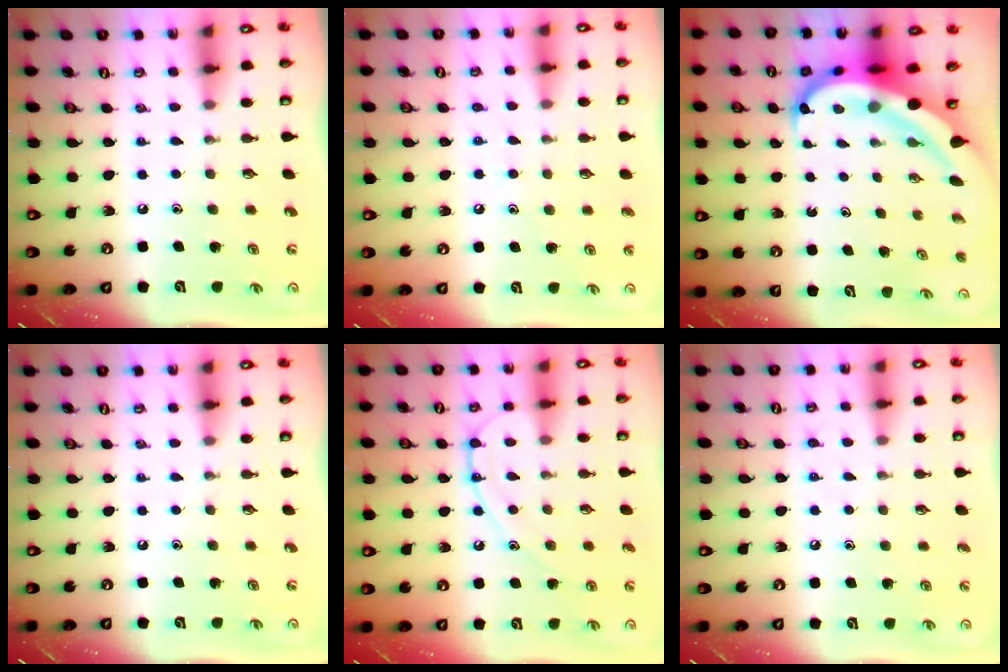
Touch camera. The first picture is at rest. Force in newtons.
{"total": 6.0, "press": 5.9, "slide": 0.6}
{"total": 11.9, "press": 11.8, "slide": 1.2}
{"total": 0.0}
{"total": 10.2, "press": 10.2, "slide": 0.1}
{"total": 4.6, "press": 4.5, "slide": 0.6}